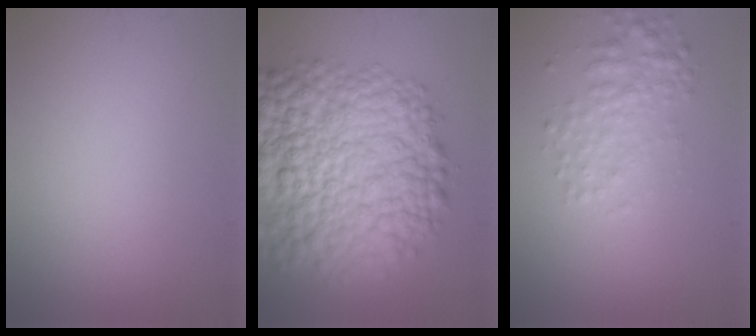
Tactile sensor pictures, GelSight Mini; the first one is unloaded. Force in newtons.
{"total": 13.3, "press": 13.3, "slide": 0.5}
{"total": 2.7, "press": 2.7, "slide": 0.0}